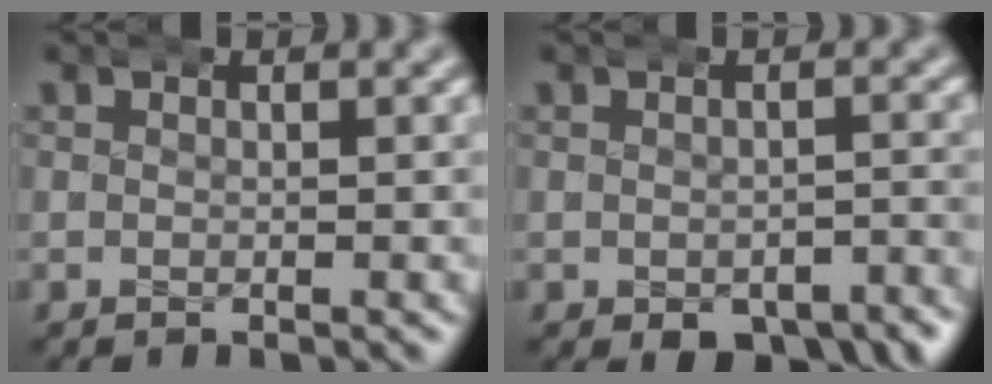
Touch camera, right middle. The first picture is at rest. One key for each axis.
{"total": 5.4, "fx": -3.8, "fy": 2.4, "fz": 2.9, "tx": -0.033, "ty": -0.016, "tz": -0.052}